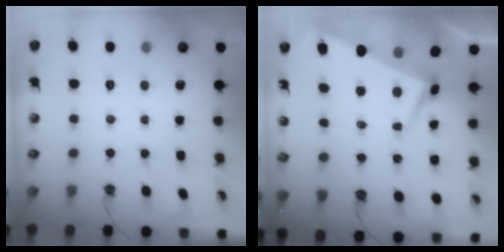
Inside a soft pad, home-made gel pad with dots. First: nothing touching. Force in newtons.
{"total": 1.0, "press": 0.0, "slide": 1.0}